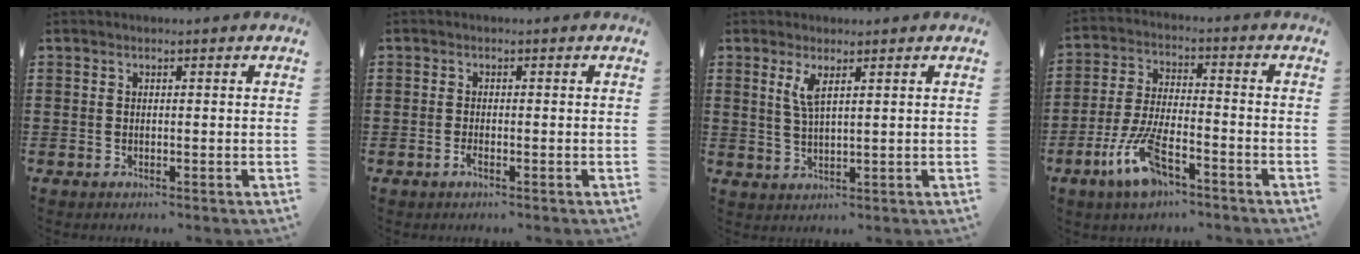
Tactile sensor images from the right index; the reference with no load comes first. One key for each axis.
{"total": 1.3, "fx": -1.0, "fy": 0.1, "fz": 0.9, "tx": -0.026, "ty": -0.008, "tz": -0.020}
{"total": 3.1, "fx": 1.6, "fy": 0.7, "fz": 2.6, "tx": -0.055, "ty": 0.003, "tz": 0.027}
{"total": 9.7, "fx": -5.3, "fy": 3.1, "fz": 7.5, "tx": -0.171, "ty": -0.006, "tz": -0.099}